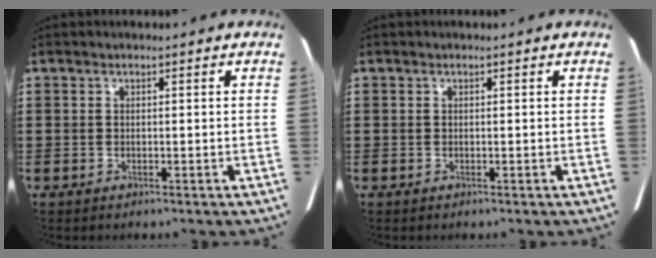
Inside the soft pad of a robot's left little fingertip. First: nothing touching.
{"total": 0.0}